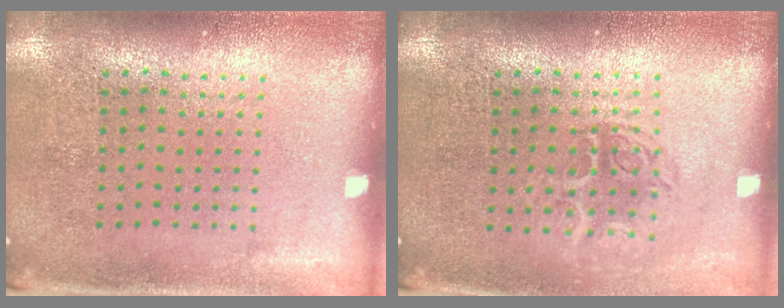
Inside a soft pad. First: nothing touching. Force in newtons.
{"total": 1.4, "press": 1.1, "slide": 0.7}